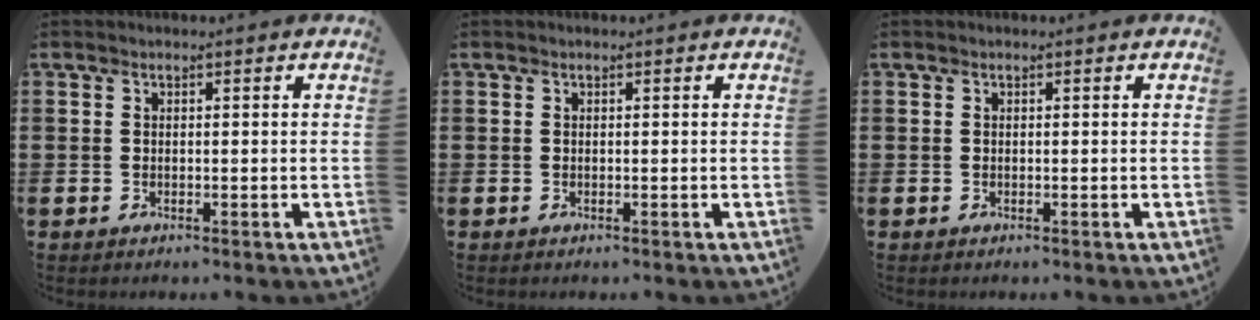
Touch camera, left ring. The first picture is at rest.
{"total": 0.0}
{"total": 0.0}